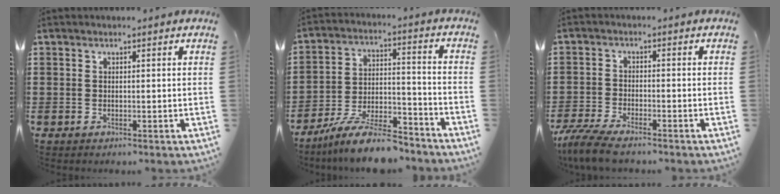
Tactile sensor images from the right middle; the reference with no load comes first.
{"total": 10.7, "force": [-9.2, 1.6, 5.3], "torque": [-0.094, 0.023, -0.174]}
{"total": 5.1, "force": [-4.5, 0.5, 2.4], "torque": [-0.075, -0.018, -0.093]}